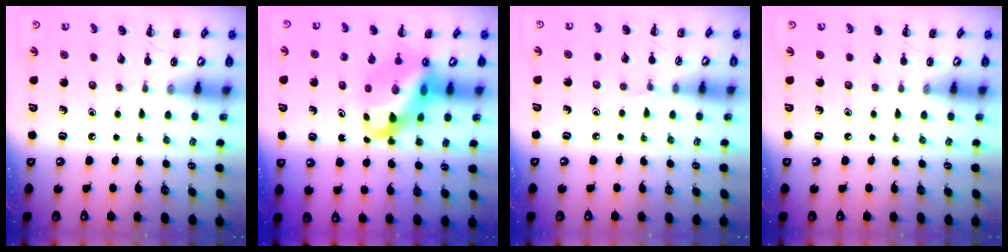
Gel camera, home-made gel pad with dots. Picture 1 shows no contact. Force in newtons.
{"total": 14.1, "press": 13.6, "slide": 3.8}
{"total": 3.1, "press": 2.9, "slide": 1.2}
{"total": 0.0}